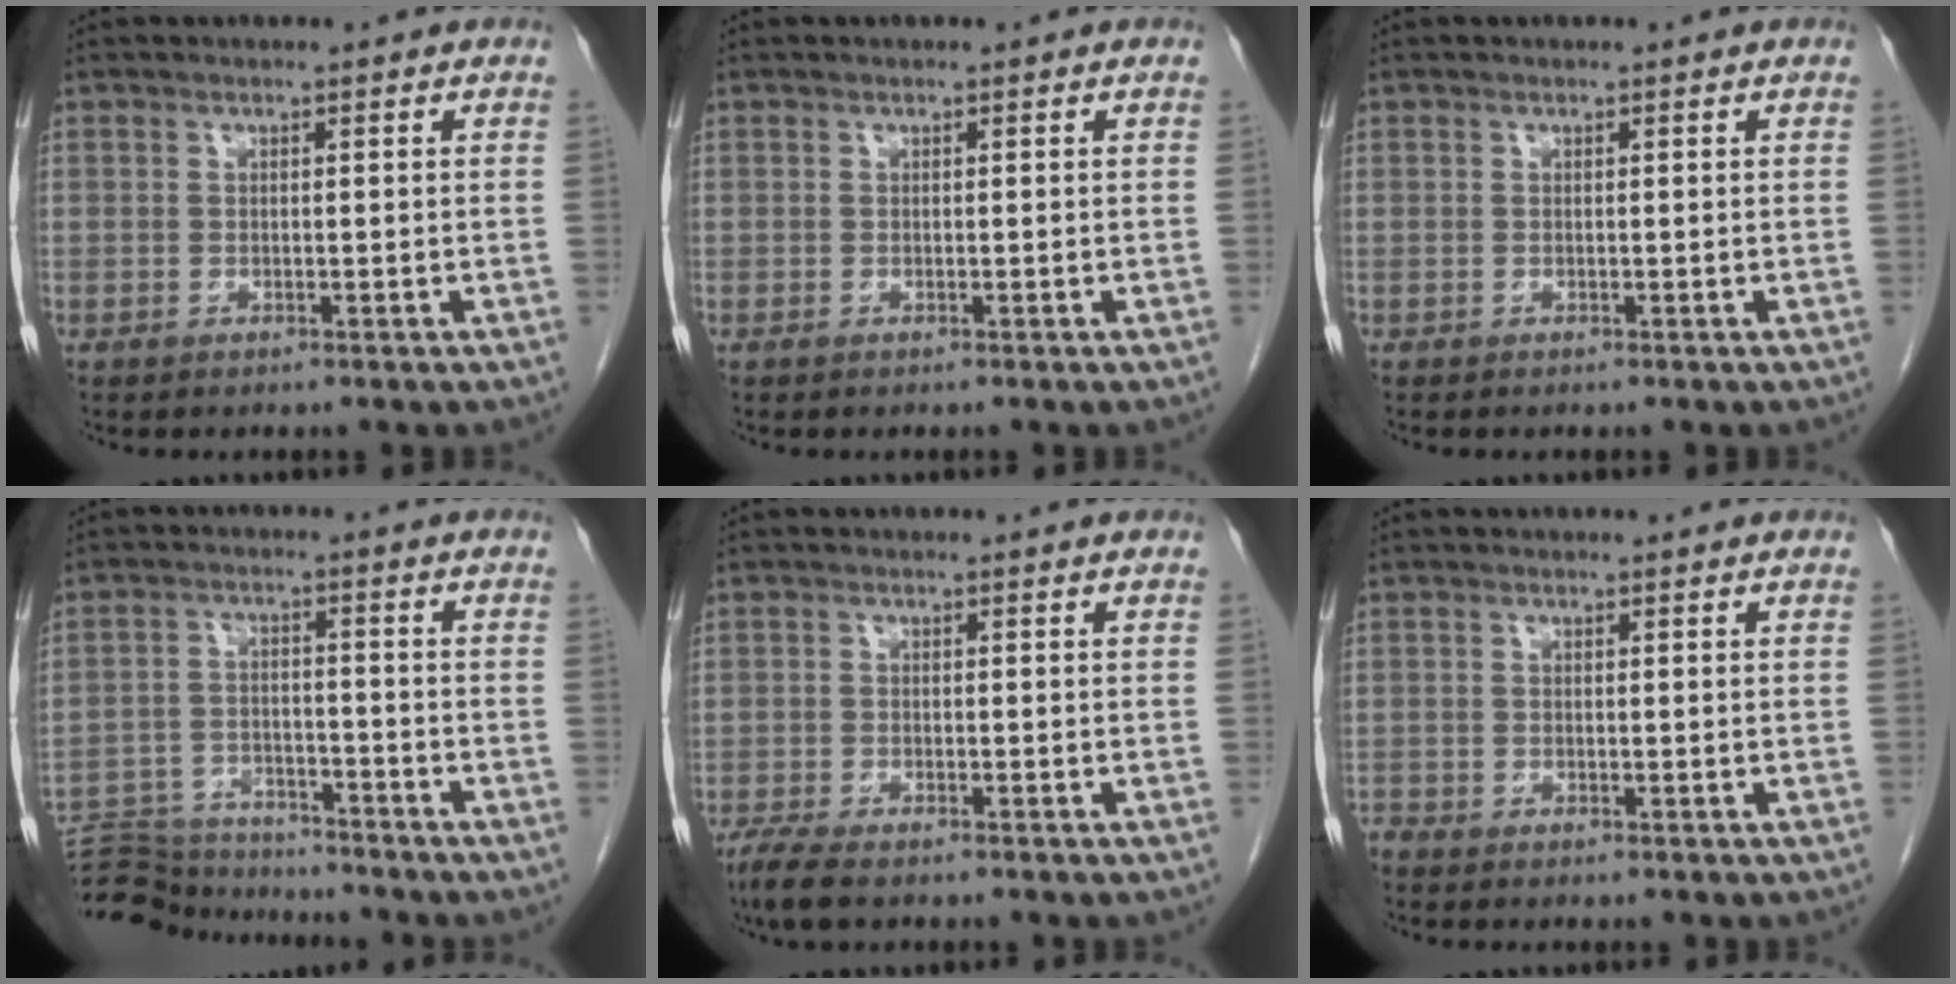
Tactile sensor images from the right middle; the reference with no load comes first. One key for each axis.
{"total": 0.0}
{"total": 0.0}
{"total": 12.1, "fx": -11.8, "fy": 2.2, "fz": 1.8, "tx": -0.032, "ty": 0.014, "tz": -0.183}
{"total": 4.2, "fx": -3.2, "fy": 0.9, "fz": 2.5, "tx": -0.056, "ty": -0.013, "tz": -0.054}
{"total": 0.8, "fx": -0.8, "fy": 0.0, "fz": 0.0, "tx": -0.004, "ty": -0.003, "tz": -0.016}